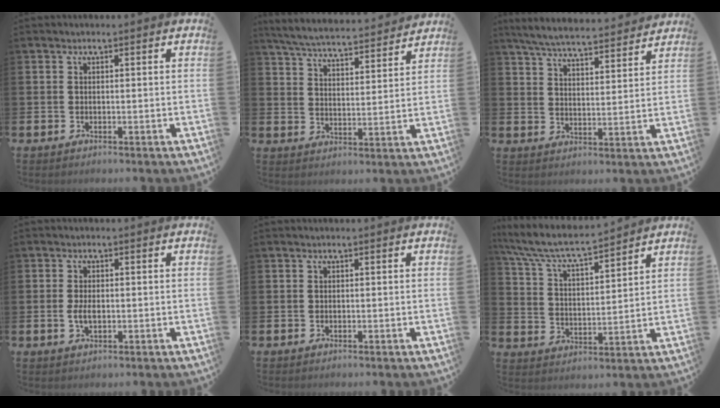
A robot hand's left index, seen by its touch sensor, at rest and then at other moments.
{"total": 5.7, "force": [5.6, 0.5, 1.1], "torque": [-0.046, -0.043, 0.096]}
{"total": 6.4, "force": [6.2, 0.6, 1.6], "torque": [-0.046, -0.041, 0.106]}
{"total": 2.6, "force": [-0.3, 1.4, 2.2], "torque": [-0.039, 0.003, -0.006]}
{"total": 0.0}
{"total": 7.0, "force": [6.6, 0.6, 2.4], "torque": [-0.077, -0.046, 0.111]}